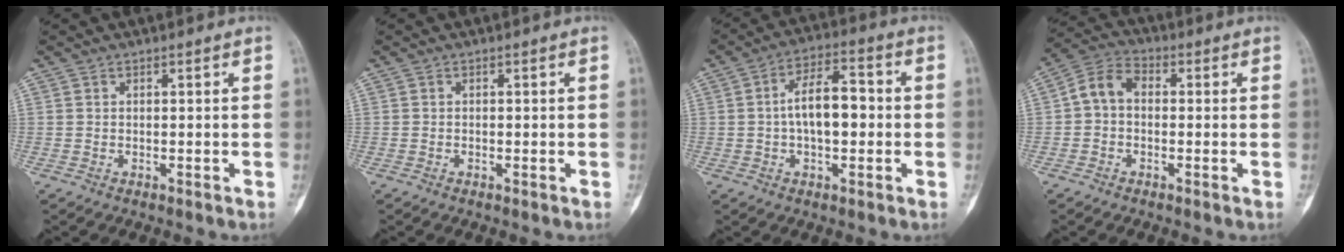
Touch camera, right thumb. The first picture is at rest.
{"total": 0.0}
{"total": 9.9, "force": [-0.2, 4.9, 8.5], "torque": [-0.132, 0.025, -0.009]}
{"total": 6.4, "force": [-0.1, 4.7, 4.4], "torque": [-0.073, 0.022, -0.015]}